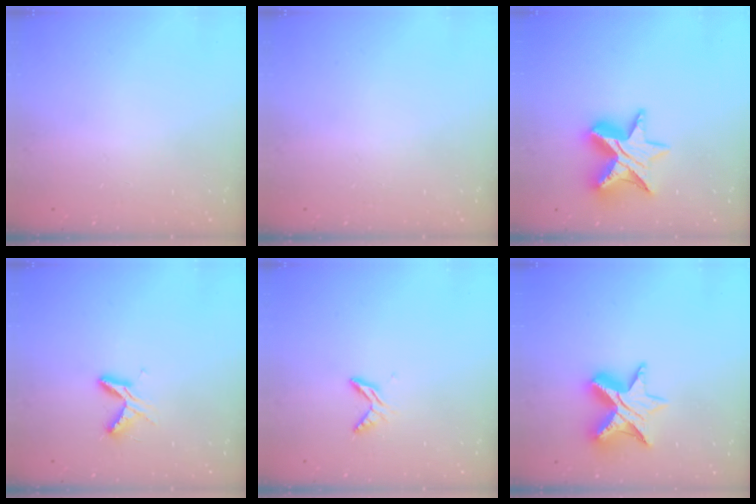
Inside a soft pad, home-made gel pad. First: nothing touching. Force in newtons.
{"total": 0.0}
{"total": 13.4, "press": 13.4, "slide": 0.9}
{"total": 5.3, "press": 5.3, "slide": 0.5}
{"total": 5.7, "press": 5.6, "slide": 0.5}
{"total": 11.4, "press": 11.4, "slide": 0.7}